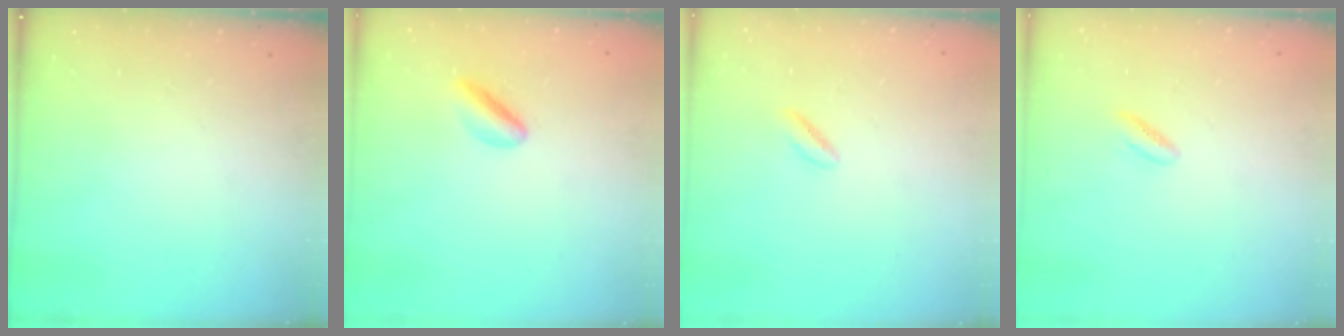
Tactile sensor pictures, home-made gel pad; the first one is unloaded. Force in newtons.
{"total": 3.5, "press": 3.4, "slide": 0.5}
{"total": 1.5, "press": 1.1, "slide": 1.0}
{"total": 2.8, "press": 2.5, "slide": 1.3}